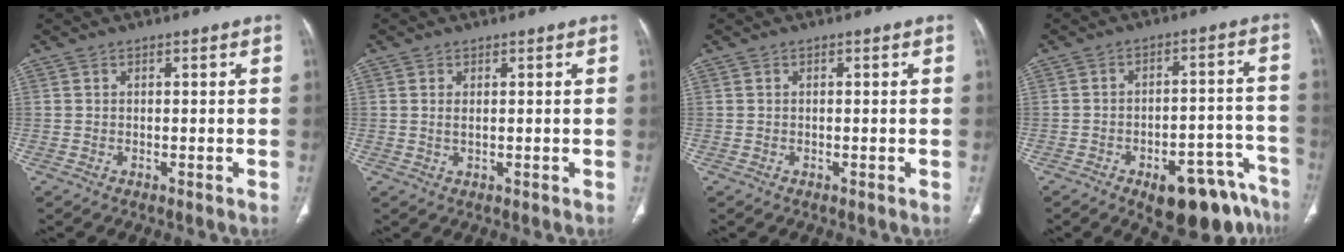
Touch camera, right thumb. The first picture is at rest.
{"total": 0.9, "force": [0.2, 0.4, 0.7], "torque": [-0.018, 0.002, 0.007]}
{"total": 0.0}
{"total": 19.8, "force": [-12.6, 8.4, 12.7], "torque": [-0.073, 0.098, -0.165]}